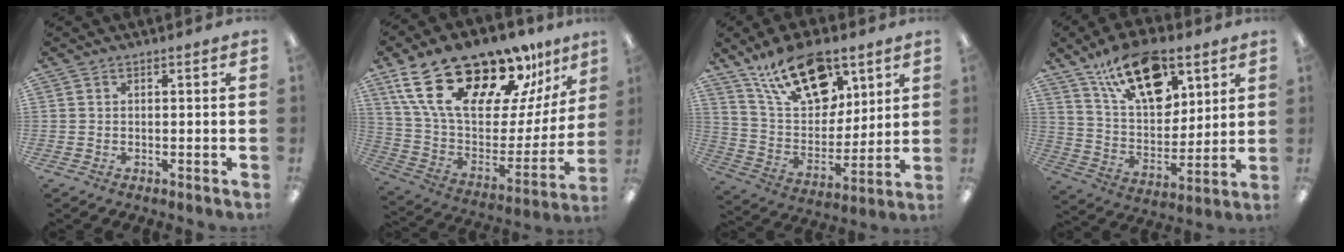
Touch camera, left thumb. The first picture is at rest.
{"total": 26.1, "force": [19.0, 10.6, 14.4], "torque": [-0.249, -0.121, 0.340]}
{"total": 19.7, "force": [12.3, 10.6, 11.2], "torque": [-0.184, -0.054, 0.218]}
{"total": 20.0, "force": [12.1, 10.3, 12.1], "torque": [-0.195, -0.051, 0.210]}